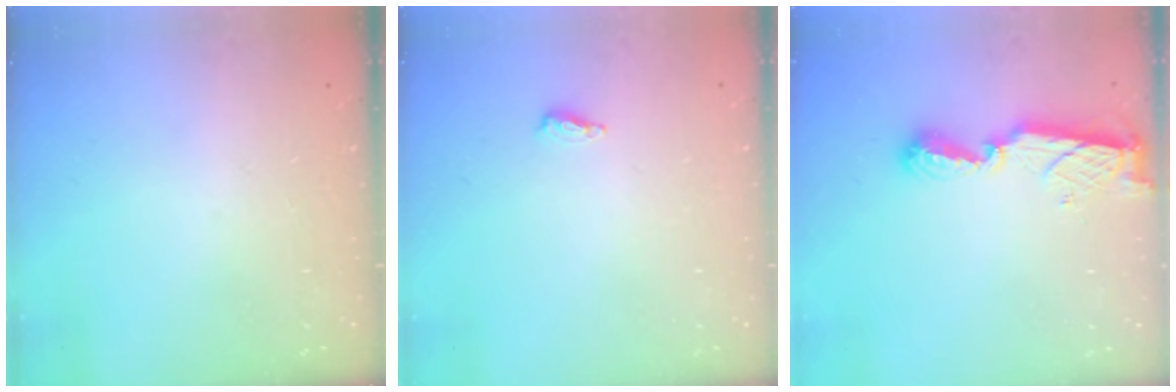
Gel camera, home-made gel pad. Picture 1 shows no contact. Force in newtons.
{"total": 4.6, "press": 4.4, "slide": 1.1}
{"total": 8.4, "press": 8.4, "slide": 0.8}